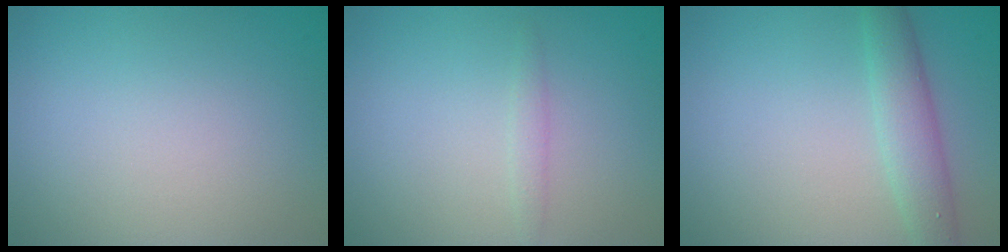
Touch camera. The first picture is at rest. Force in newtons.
{"total": 0.8, "press": 0.8, "slide": 0.1}
{"total": 3.1, "press": 3.1, "slide": 0.2}